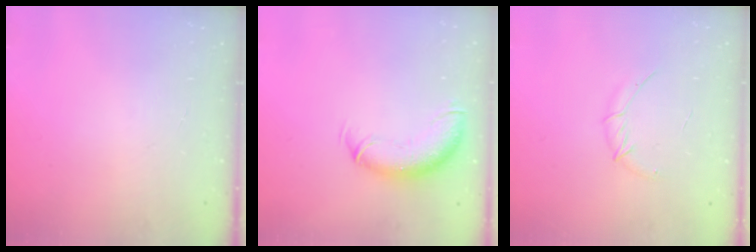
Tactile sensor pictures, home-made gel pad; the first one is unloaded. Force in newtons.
{"total": 11.1, "press": 10.9, "slide": 2.0}
{"total": 6.2, "press": 6.0, "slide": 1.5}